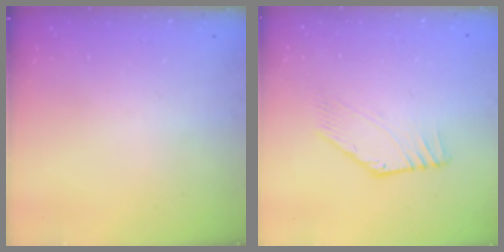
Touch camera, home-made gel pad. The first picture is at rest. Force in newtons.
{"total": 3.1, "press": 3.1, "slide": 0.1}